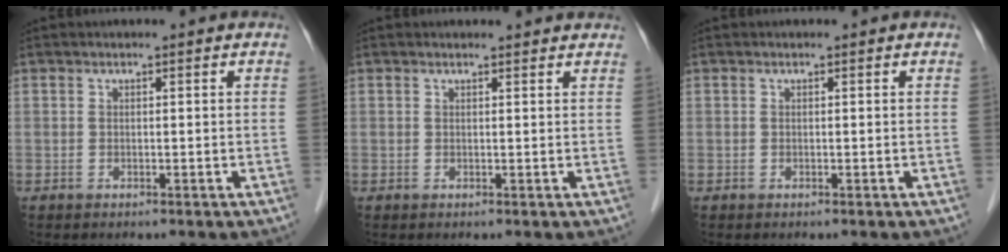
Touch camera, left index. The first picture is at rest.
{"total": 3.0, "force": [2.9, 0.4, 0.4], "torque": [-0.012, 0.007, 0.026]}
{"total": 0.0}